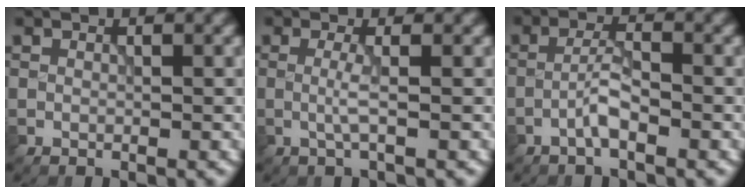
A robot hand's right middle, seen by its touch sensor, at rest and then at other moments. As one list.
[{"total": 1.5, "force": [-0.2, 0.1, 1.5], "torque": [-0.034, -0.002, -0.006]}, {"total": 2.3, "force": [-1.3, 0.4, 1.9], "torque": [-0.038, 0.009, -0.030]}]